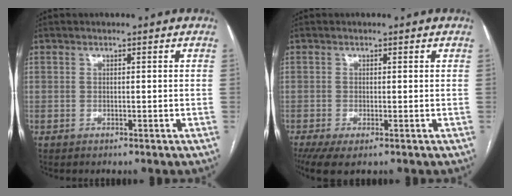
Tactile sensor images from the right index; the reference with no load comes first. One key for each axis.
{"total": 4.0, "fx": -2.1, "fy": 1.4, "fz": 3.1, "tx": -0.055, "ty": -0.011, "tz": -0.036}